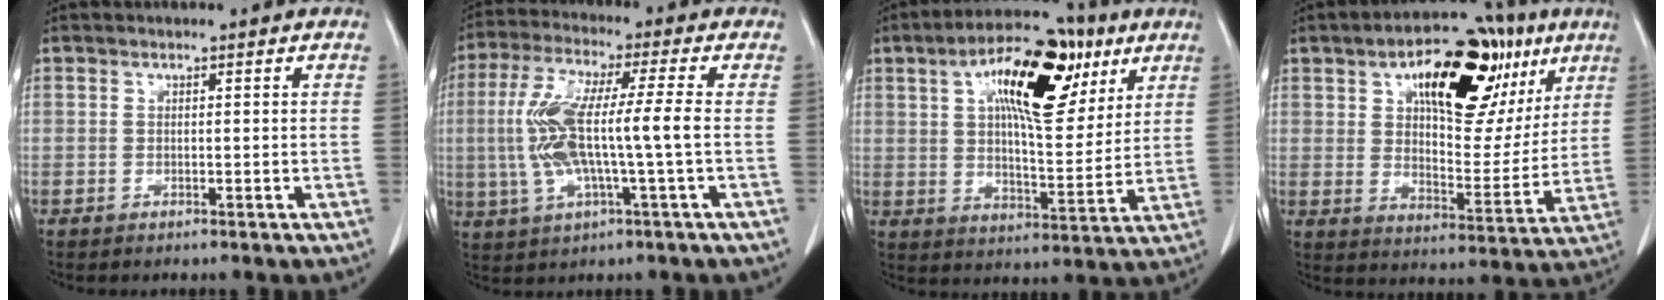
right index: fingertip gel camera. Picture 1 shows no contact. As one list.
[{"total": 11.9, "force": [-0.7, 1.1, 11.8], "torque": [-0.252, 0.012, -0.016]}, {"total": 17.9, "force": [7.9, 6.5, 14.7], "torque": [-0.235, 0.028, 0.125]}, {"total": 21.5, "force": [10.0, 10.0, 16.2], "torque": [-0.238, 0.035, 0.155]}]